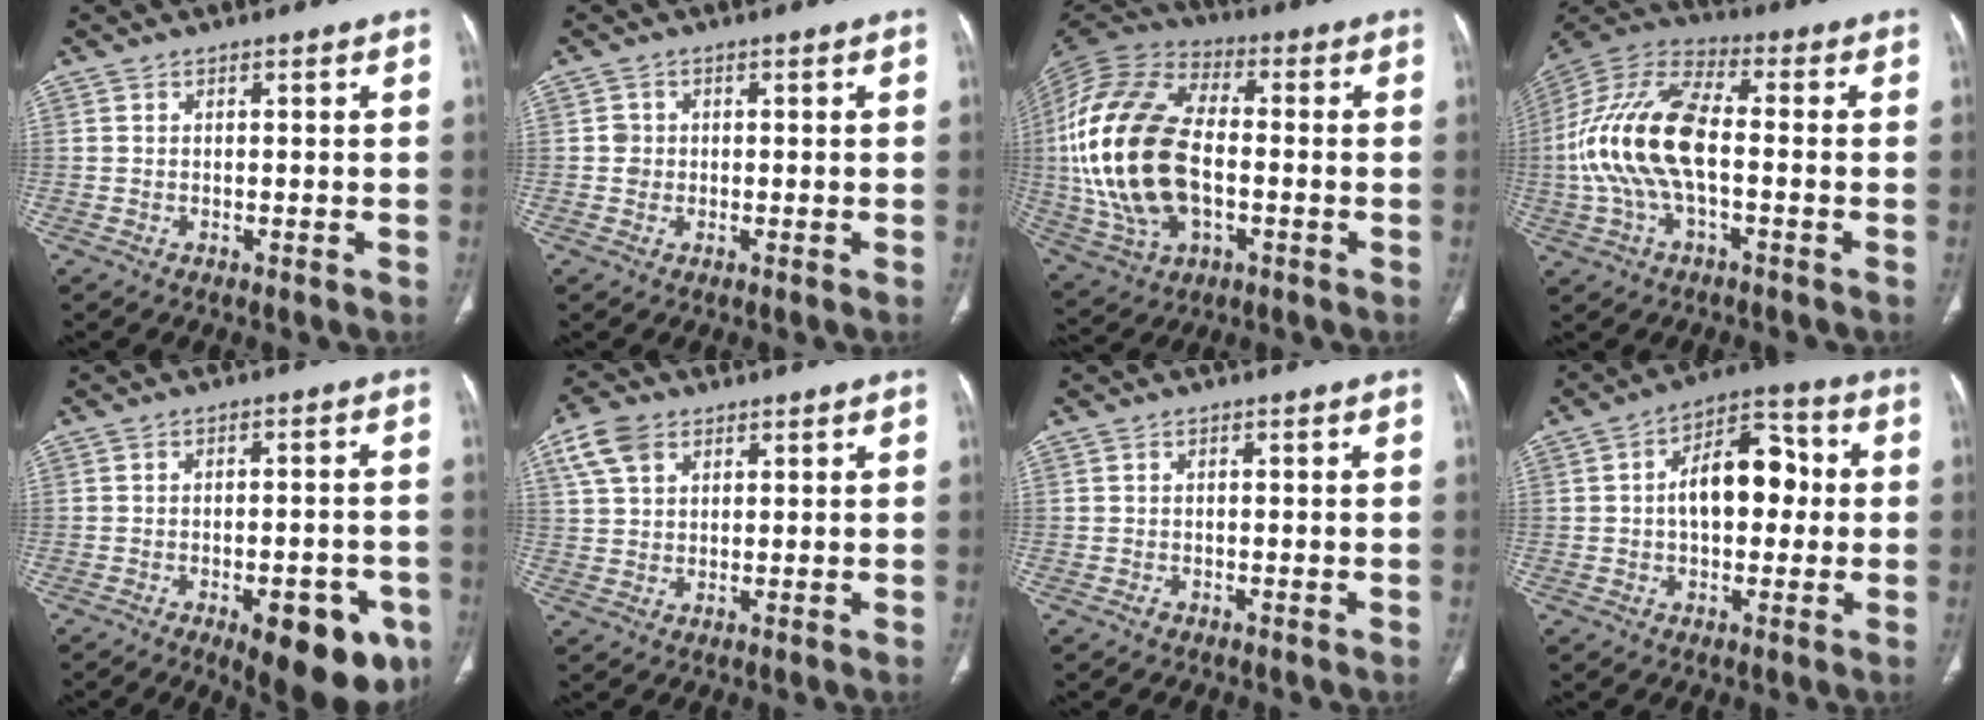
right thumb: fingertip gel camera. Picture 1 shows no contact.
{"total": 1.9, "force": [-0.1, 1.8, 0.6], "torque": [-0.001, 0.005, -0.001]}
{"total": 24.2, "force": [-1.3, 14.3, 19.5], "torque": [-0.407, 0.008, -0.020]}
{"total": 17.7, "force": [-1.7, 8.3, 15.5], "torque": [-0.328, 0.034, -0.035]}
{"total": 14.1, "force": [-6.5, 5.8, 11.0], "torque": [-0.098, 0.017, -0.074]}
{"total": 6.8, "force": [3.3, 4.5, 3.9], "torque": [-0.069, 0.003, 0.065]}
{"total": 0.6, "force": [-0.4, 0.4, 0.2], "torque": [0.000, 0.002, -0.008]}
{"total": 12.6, "force": [0.6, 7.5, 10.1], "torque": [-0.127, 0.032, 0.002]}